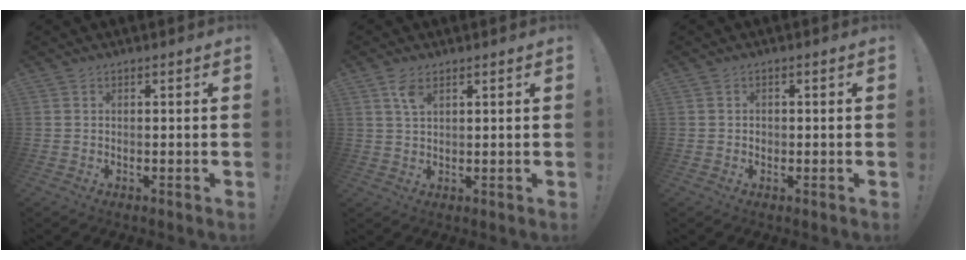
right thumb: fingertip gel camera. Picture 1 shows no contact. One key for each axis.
{"total": 4.0, "fx": 2.2, "fy": 1.8, "fz": 2.8, "tx": -0.053, "ty": -0.005, "tz": 0.038}
{"total": 1.1, "fx": -0.2, "fy": 1.0, "fz": 0.3, "tx": -0.003, "ty": 0.003, "tz": -0.005}